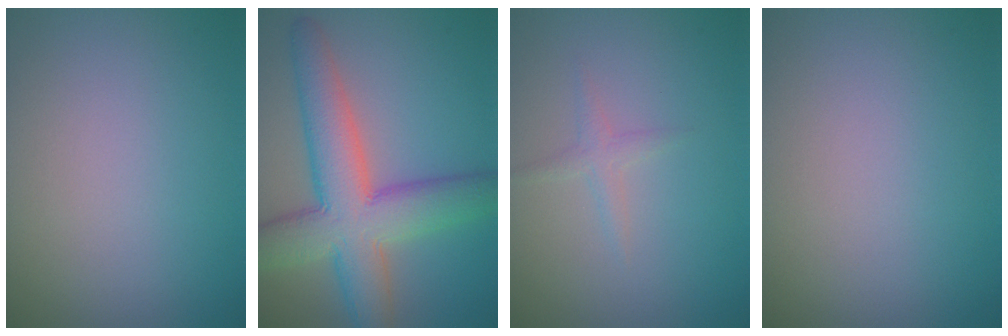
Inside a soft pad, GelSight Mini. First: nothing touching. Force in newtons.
{"total": 9.0, "press": 9.0, "slide": 0.6}
{"total": 1.1, "press": 1.1, "slide": 0.0}
{"total": 0.0}